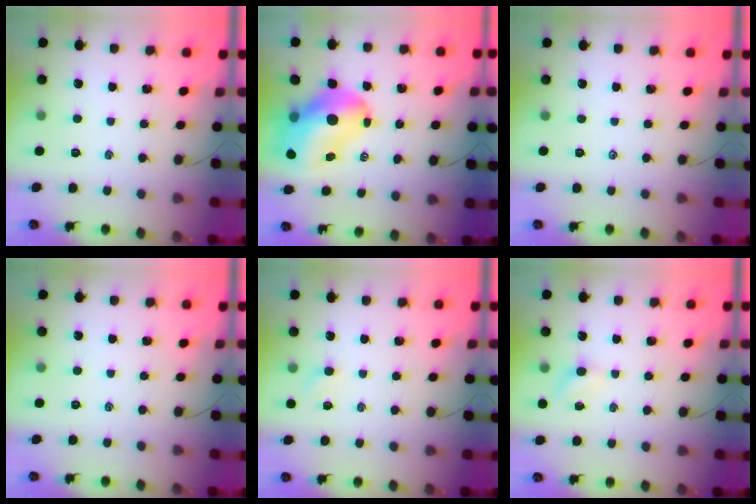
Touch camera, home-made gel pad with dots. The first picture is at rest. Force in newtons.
{"total": 16.8, "press": 16.0, "slide": 5.0}
{"total": 0.0}
{"total": 0.0}
{"total": 2.6, "press": 2.5, "slide": 0.8}
{"total": 3.0, "press": 2.8, "slide": 0.9}